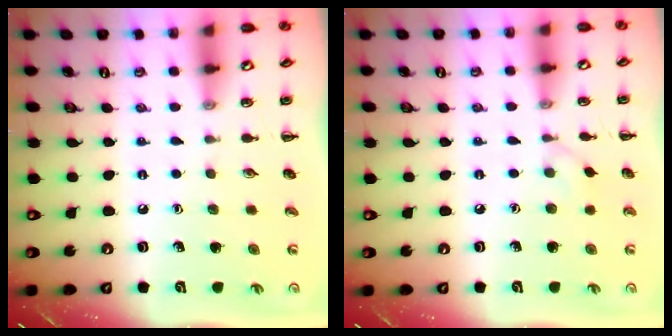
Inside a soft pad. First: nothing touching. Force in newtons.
{"total": 2.7, "press": 2.5, "slide": 1.2}